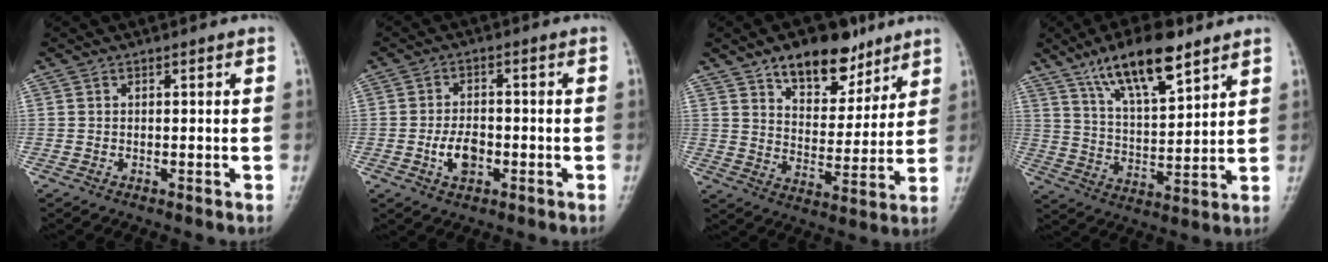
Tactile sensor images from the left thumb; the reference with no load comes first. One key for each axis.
{"total": 5.0, "fx": -1.6, "fy": 3.0, "fz": 3.7, "tx": -0.056, "ty": 0.010, "tz": -0.030}
{"total": 13.4, "fx": 8.9, "fy": 7.1, "fz": 7.1, "tx": -0.063, "ty": -0.053, "tz": 0.142}
{"total": 14.5, "fx": 9.4, "fy": 4.6, "fz": 10.1, "tx": -0.155, "ty": -0.041, "tz": 0.170}